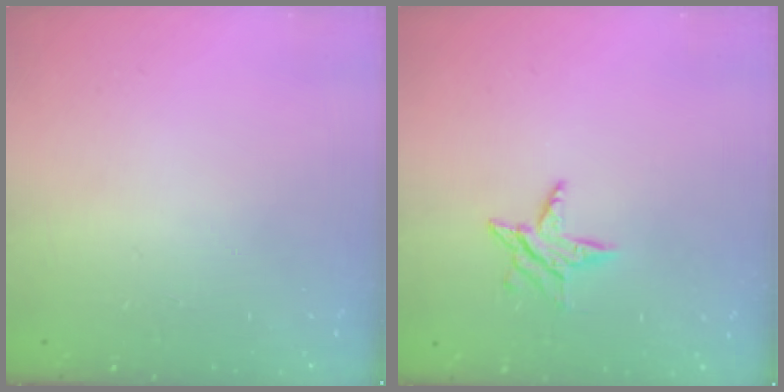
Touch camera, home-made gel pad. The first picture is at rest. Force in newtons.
{"total": 5.7, "press": 5.7, "slide": 0.3}